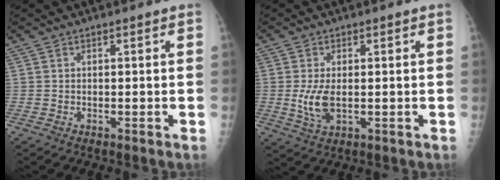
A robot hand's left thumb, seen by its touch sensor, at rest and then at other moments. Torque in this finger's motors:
{"motor_torque": [0.02, 0.07, 0.13, -0.11, 0.08]}